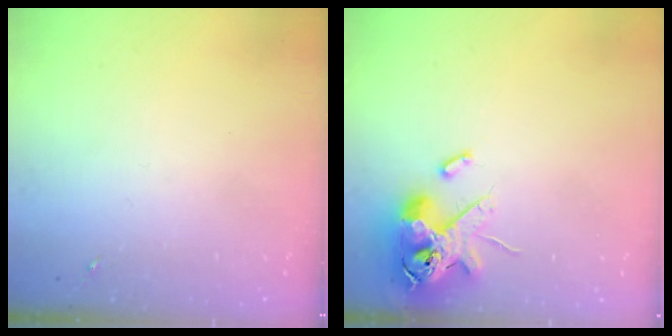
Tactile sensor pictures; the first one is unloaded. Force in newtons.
{"total": 14.2, "press": 14.0, "slide": 2.3}